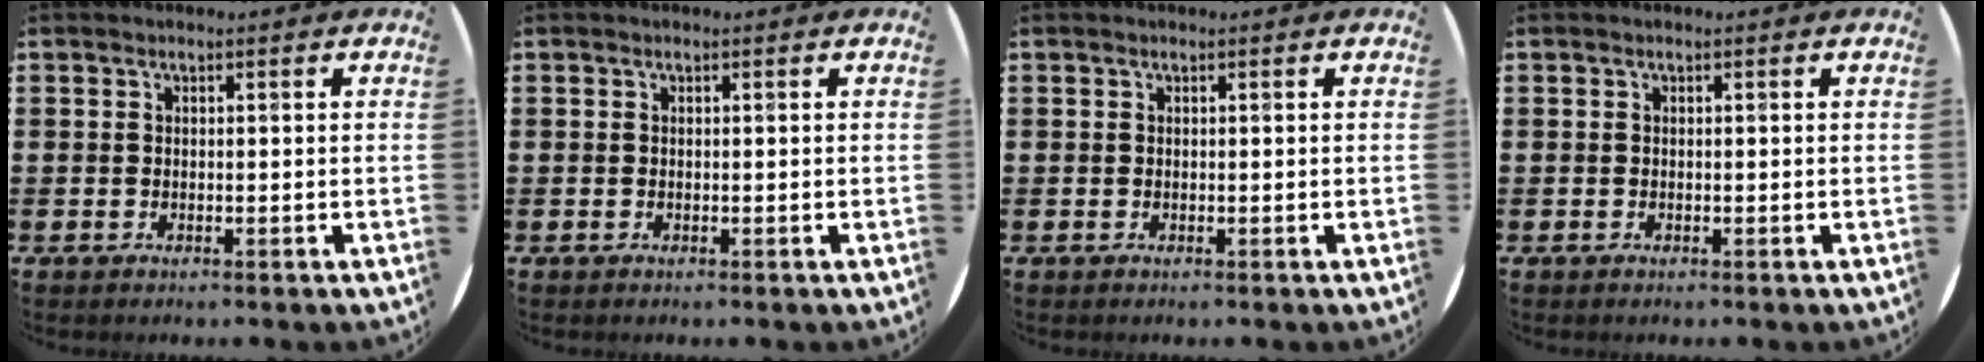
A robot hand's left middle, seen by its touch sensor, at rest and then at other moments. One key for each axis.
{"total": 0.0}
{"total": 0.0}
{"total": 0.0}